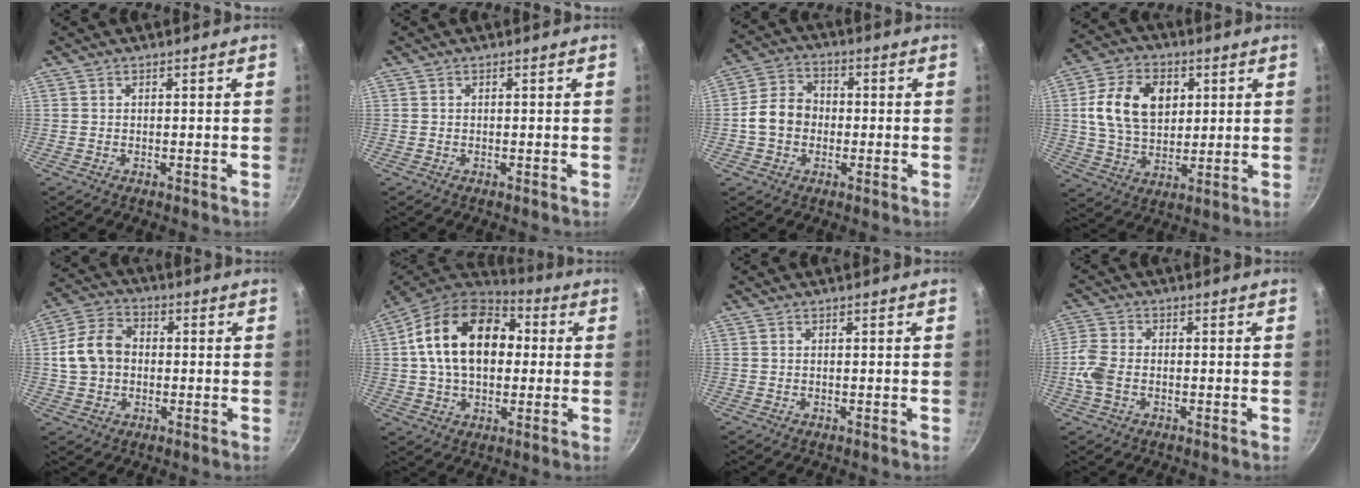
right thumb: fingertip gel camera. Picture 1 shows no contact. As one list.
[{"total": 0.0}, {"total": 8.3, "force": [-1.0, 6.7, 4.7], "torque": [-0.057, 0.024, -0.031]}, {"total": 14.4, "force": [3.2, 10.1, 9.7], "torque": [-0.157, -0.002, 0.053]}, {"total": 10.0, "force": [0.1, 7.7, 6.3], "torque": [-0.098, 0.022, -0.009]}, {"total": 19.9, "force": [2.9, 13.4, 14.4], "torque": [-0.215, 0.027, 0.032]}, {"total": 0.0}, {"total": 5.5, "force": [-1.4, 3.6, 3.9], "torque": [-0.091, 0.011, -0.039]}]